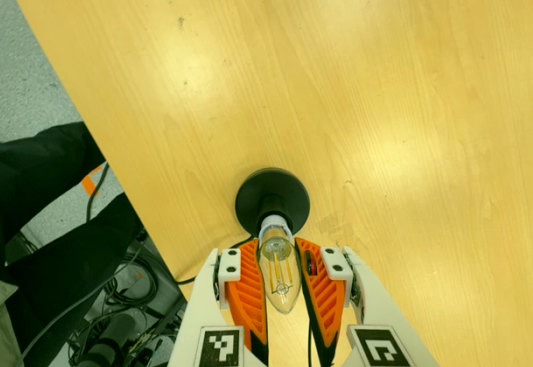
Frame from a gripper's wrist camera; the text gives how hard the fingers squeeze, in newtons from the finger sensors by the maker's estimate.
{"total": 21.3, "left": 23.8, "right": 18.8}